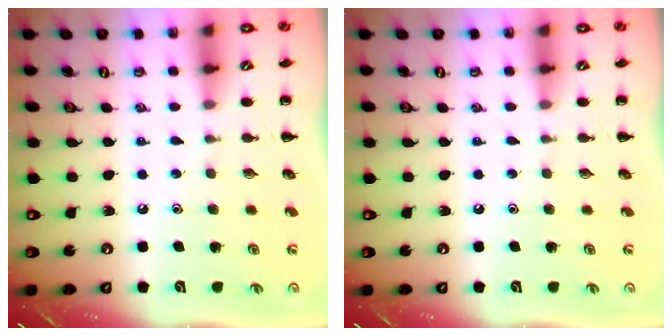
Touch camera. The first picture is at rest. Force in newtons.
{"total": 0.0}